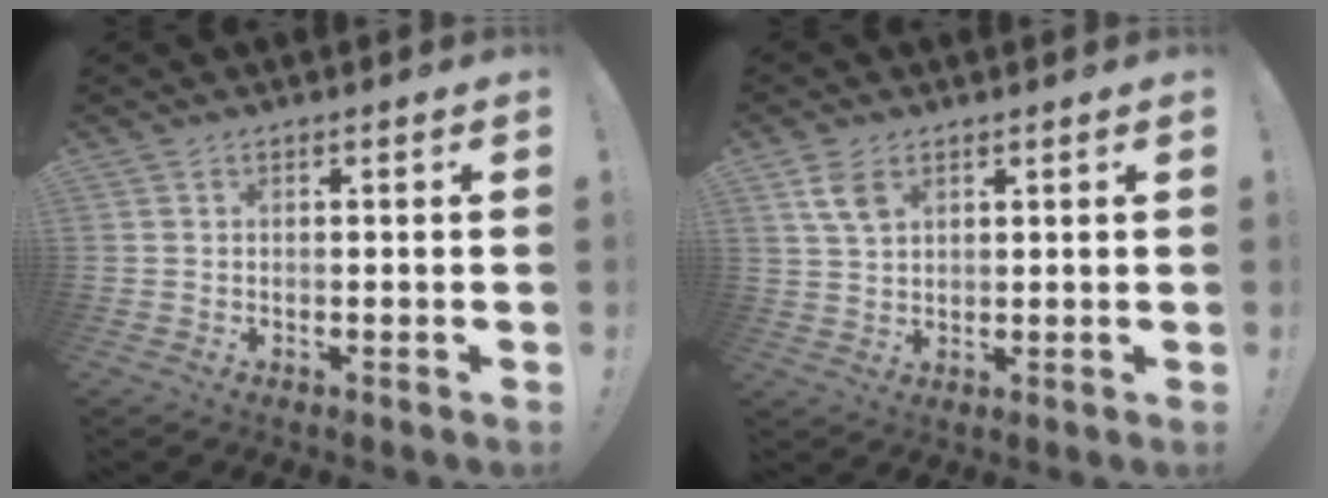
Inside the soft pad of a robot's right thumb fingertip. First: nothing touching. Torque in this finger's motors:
{"motor_torque": [-0.13, -0.10, -0.06, 0.22, 0.00]}